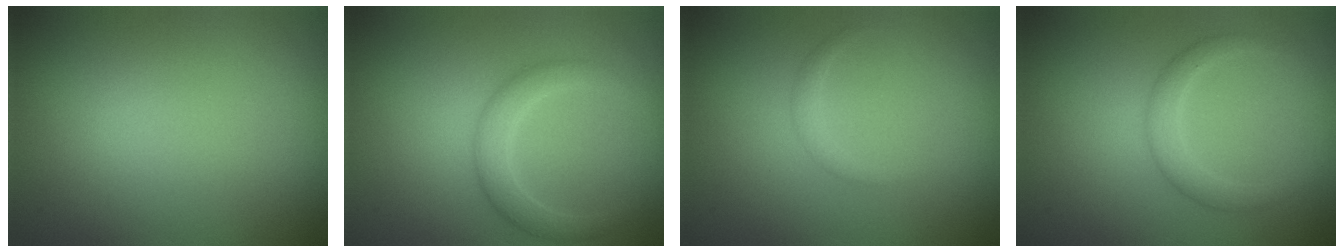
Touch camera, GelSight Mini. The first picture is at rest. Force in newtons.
{"total": 2.6, "press": 2.6, "slide": 0.0}
{"total": 0.9, "press": 0.9, "slide": 0.0}
{"total": 2.1, "press": 2.1, "slide": 0.1}